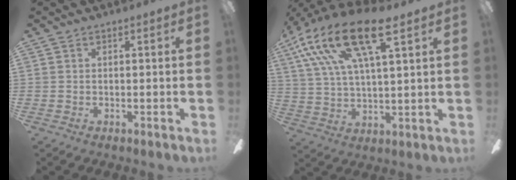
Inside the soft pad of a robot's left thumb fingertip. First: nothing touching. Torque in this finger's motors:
{"motor_torque": [0.78, 0.79, 1.46, -1.31, 0.63]}